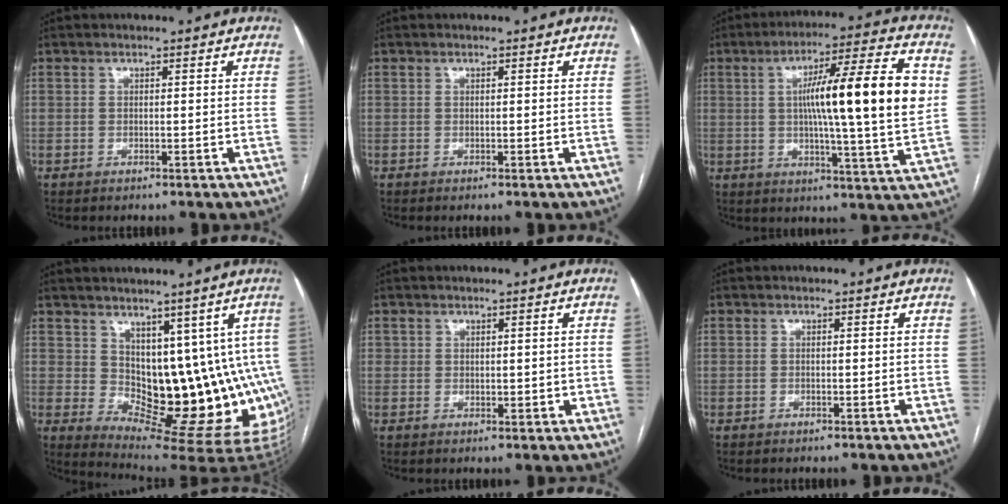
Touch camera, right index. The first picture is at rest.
{"total": 0.0}
{"total": 17.9, "force": [2.7, 0.4, 17.7], "torque": [-0.273, 0.009, 0.030]}
{"total": 13.1, "force": [3.7, 6.8, 10.6], "torque": [-0.131, -0.004, 0.072]}
{"total": 1.7, "force": [0.6, 1.4, 0.6], "torque": [-0.005, -0.003, 0.011]}
{"total": 0.0}